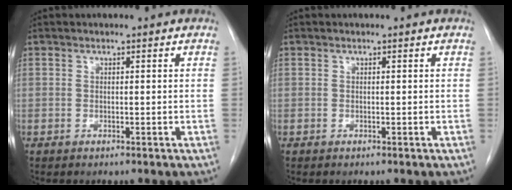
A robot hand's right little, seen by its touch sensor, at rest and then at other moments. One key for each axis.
{"total": 0.0}